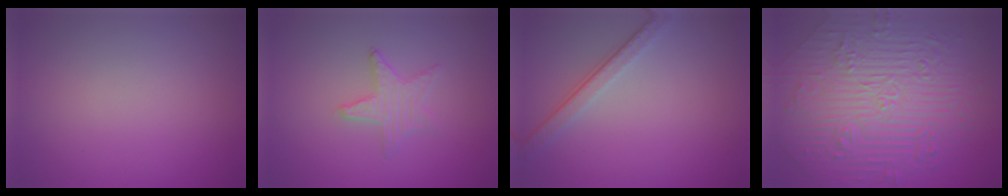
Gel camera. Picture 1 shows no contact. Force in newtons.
{"total": 1.2, "press": 1.2, "slide": 0.1}
{"total": 3.5, "press": 2.4, "slide": 2.5}
{"total": 11.1, "press": 7.5, "slide": 8.2}